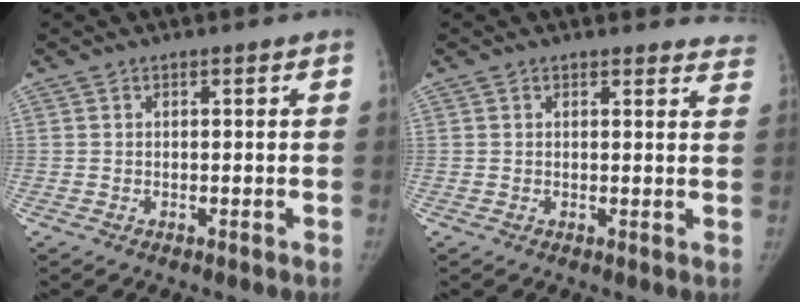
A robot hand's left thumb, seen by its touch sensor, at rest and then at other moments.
{"total": 5.8, "force": [5.4, 1.9, -0.3], "torque": [0.049, -0.023, 0.027]}